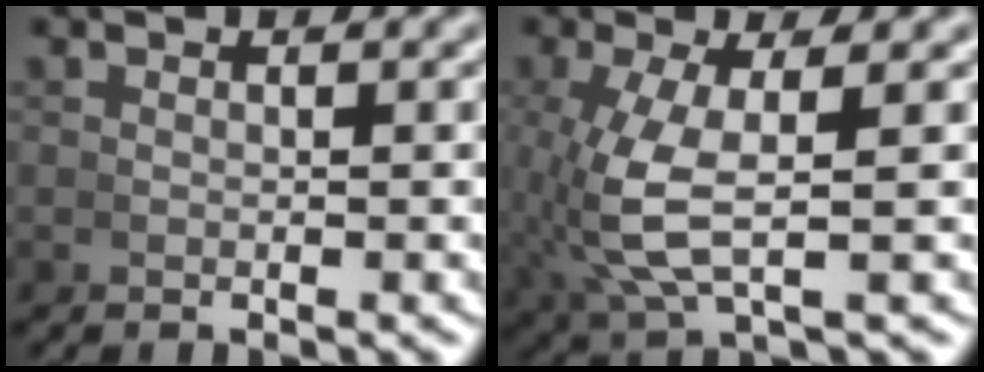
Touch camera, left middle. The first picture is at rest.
{"total": 5.7, "force": [0.2, 2.2, 5.2], "torque": [-0.119, -0.007, 0.015]}